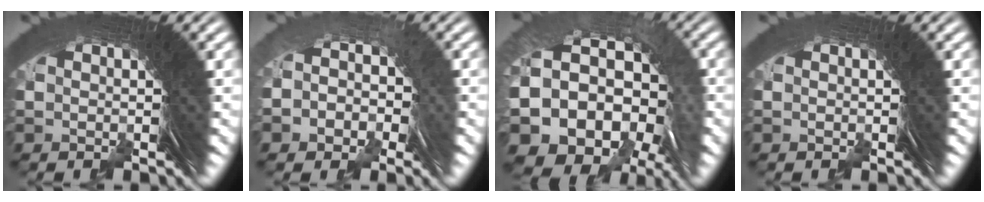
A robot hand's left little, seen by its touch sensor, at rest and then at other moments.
{"total": 3.3, "force": [-1.0, 2.7, 1.7], "torque": [-0.038, -0.003, -0.022]}
{"total": 18.4, "force": [-3.4, 14.7, 10.6], "torque": [-0.244, -0.063, -0.048]}
{"total": 0.0}